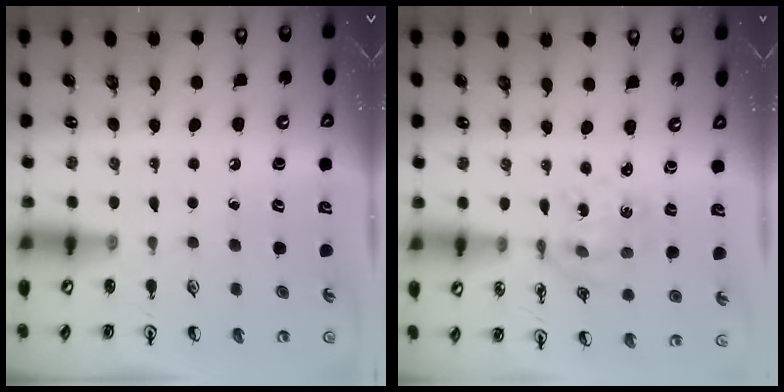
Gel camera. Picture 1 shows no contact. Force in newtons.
{"total": 1.9, "press": 1.8, "slide": 0.8}